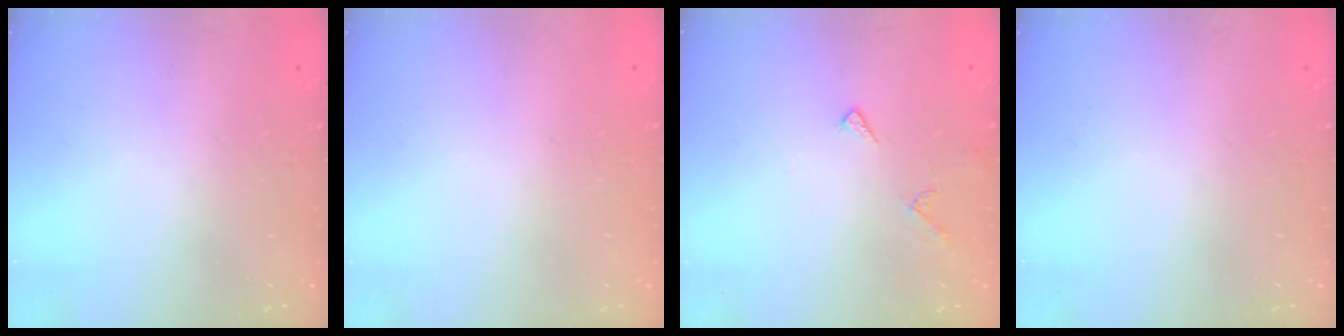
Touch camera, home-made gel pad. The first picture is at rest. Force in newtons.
{"total": 1.8, "press": 1.8, "slide": 0.1}
{"total": 6.9, "press": 6.9, "slide": 0.5}
{"total": 0.0}